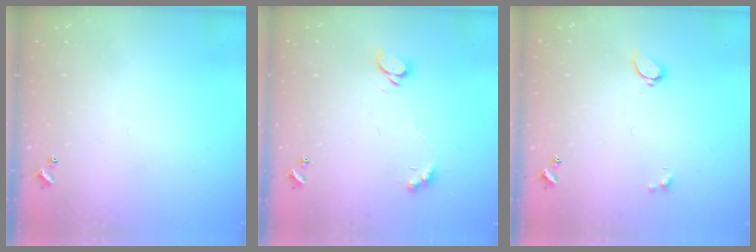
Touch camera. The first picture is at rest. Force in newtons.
{"total": 2.1, "press": 2.1, "slide": 0.3}
{"total": 1.7, "press": 1.6, "slide": 0.5}